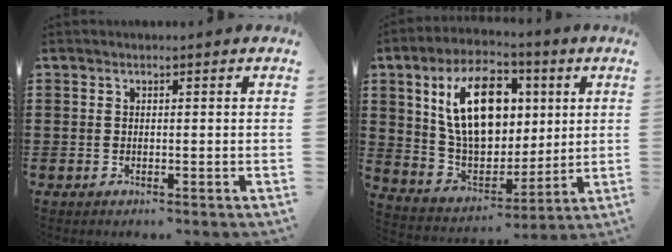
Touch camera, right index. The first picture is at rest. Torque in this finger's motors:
{"motor_torque": [2.14, 0.00, 1.05, 0.21]}